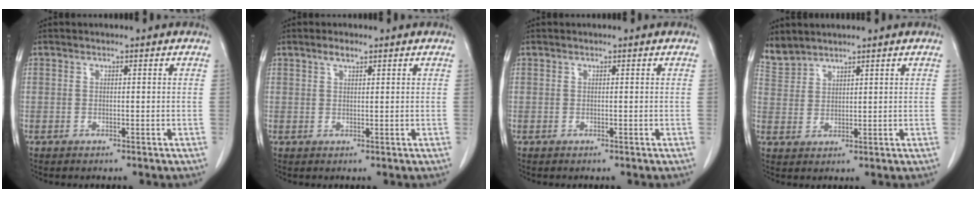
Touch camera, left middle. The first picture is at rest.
{"total": 1.7, "force": [1.2, 0.4, 1.1], "torque": [-0.025, 0.003, 0.022]}
{"total": 0.0}
{"total": 3.5, "force": [3.5, 0.5, -0.2], "torque": [-0.005, 0.007, 0.078]}